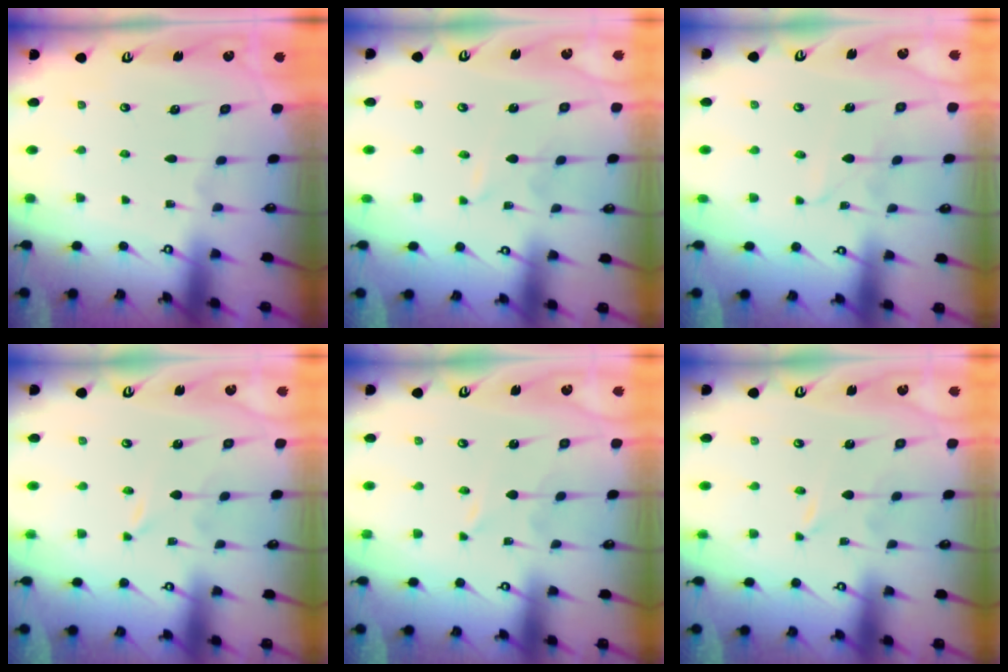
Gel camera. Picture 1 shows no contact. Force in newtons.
{"total": 1.1, "press": 1.1, "slide": 0.1}
{"total": 2.7, "press": 2.7, "slide": 0.3}
{"total": 0.0}
{"total": 0.5, "press": 0.5, "slide": 0.1}
{"total": 0.0}